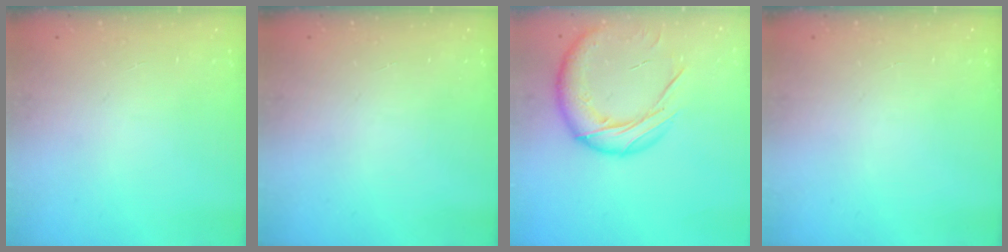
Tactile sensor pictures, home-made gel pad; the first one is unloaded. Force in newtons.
{"total": 0.0}
{"total": 18.1, "press": 17.9, "slide": 2.8}
{"total": 0.0}